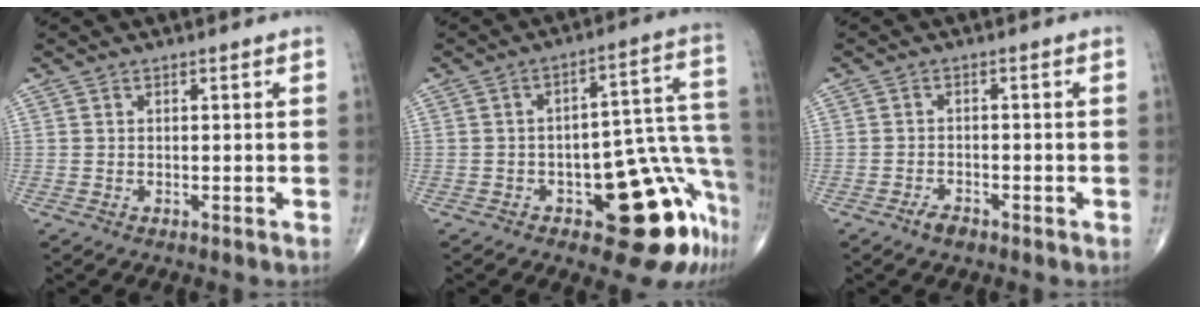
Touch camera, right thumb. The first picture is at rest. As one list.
[{"total": 17.3, "force": [-8.3, 6.8, 13.6], "torque": [-0.083, 0.080, -0.098]}, {"total": 2.3, "force": [-1.7, 1.1, 1.2], "torque": [-0.023, 0.005, -0.030]}]